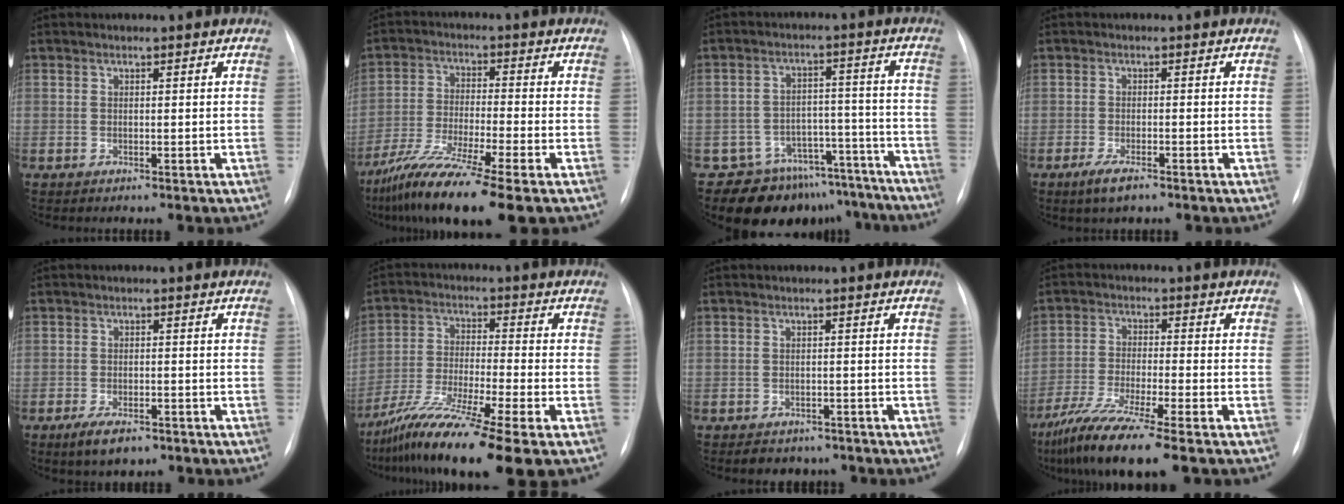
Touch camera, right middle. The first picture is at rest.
{"total": 13.4, "force": [-9.2, -0.1, 9.8], "torque": [-0.190, -0.043, -0.162]}
{"total": 14.3, "force": [-12.2, 7.5, 0.7], "torque": [0.014, 0.061, -0.154]}
{"total": 4.3, "force": [-2.8, 0.9, 3.1], "torque": [-0.069, -0.010, -0.048]}
{"total": 4.7, "force": [-3.1, 1.9, 3.0], "torque": [-0.059, -0.005, -0.047]}
{"total": 15.2, "force": [-10.3, -0.2, 11.1], "torque": [-0.213, -0.043, -0.184]}
{"total": 4.7, "force": [-3.8, 2.6, 0.9], "torque": [-0.009, 0.007, -0.046]}
{"total": 11.5, "force": [-8.2, -0.1, 8.2], "torque": [-0.152, -0.035, -0.142]}